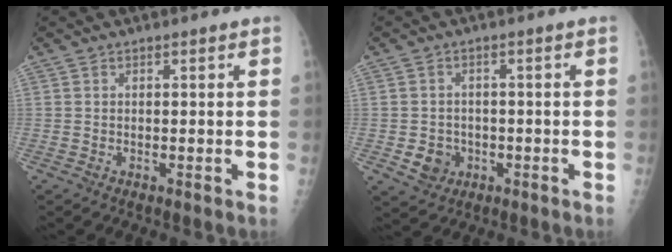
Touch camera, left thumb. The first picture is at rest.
{"total": 5.0, "force": [-1.4, 4.5, 1.8], "torque": [-0.009, 0.006, -0.017]}